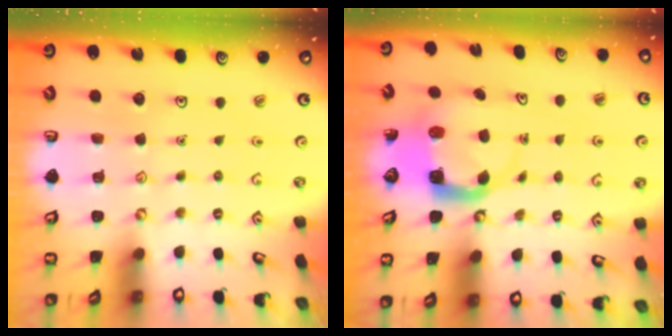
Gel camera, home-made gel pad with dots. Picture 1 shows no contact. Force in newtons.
{"total": 5.2, "press": 5.1, "slide": 0.8}